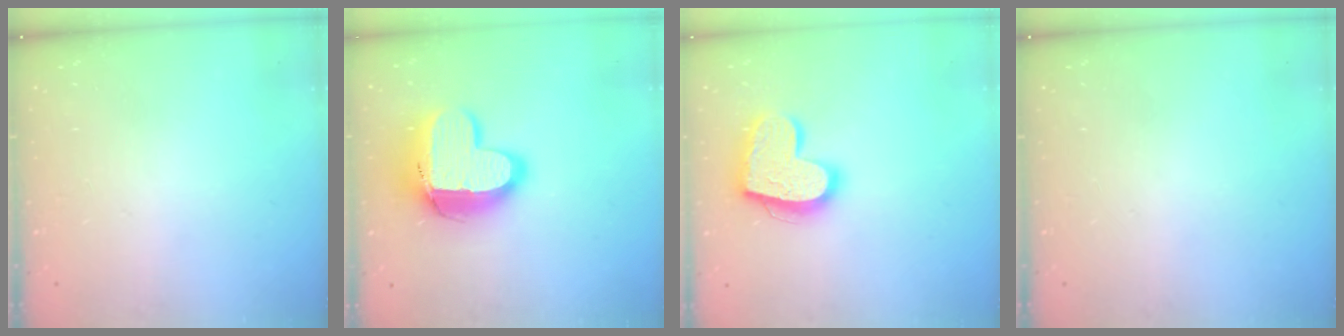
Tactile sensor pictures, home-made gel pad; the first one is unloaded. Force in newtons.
{"total": 15.3, "press": 15.2, "slide": 1.2}
{"total": 17.6, "press": 17.6, "slide": 1.4}
{"total": 0.0}